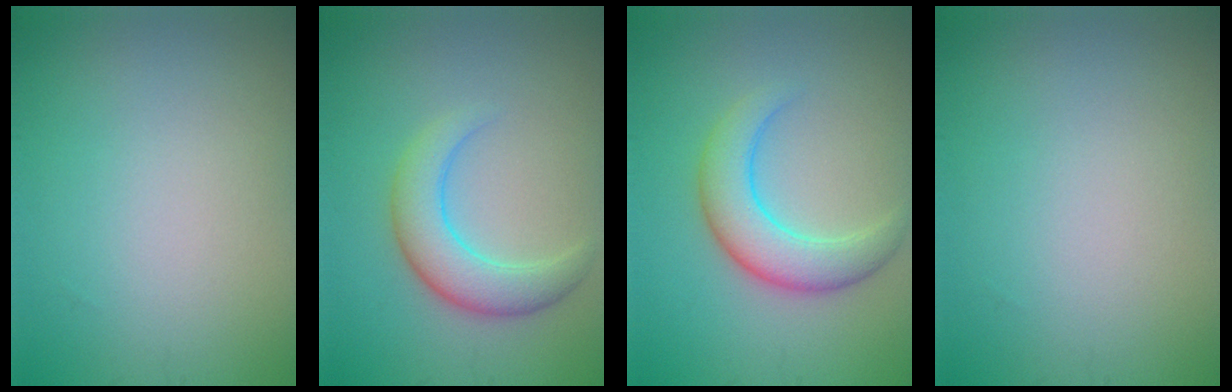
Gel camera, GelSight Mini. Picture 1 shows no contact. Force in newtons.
{"total": 4.2, "press": 4.2, "slide": 0.1}
{"total": 4.5, "press": 4.5, "slide": 0.1}
{"total": 0.0}